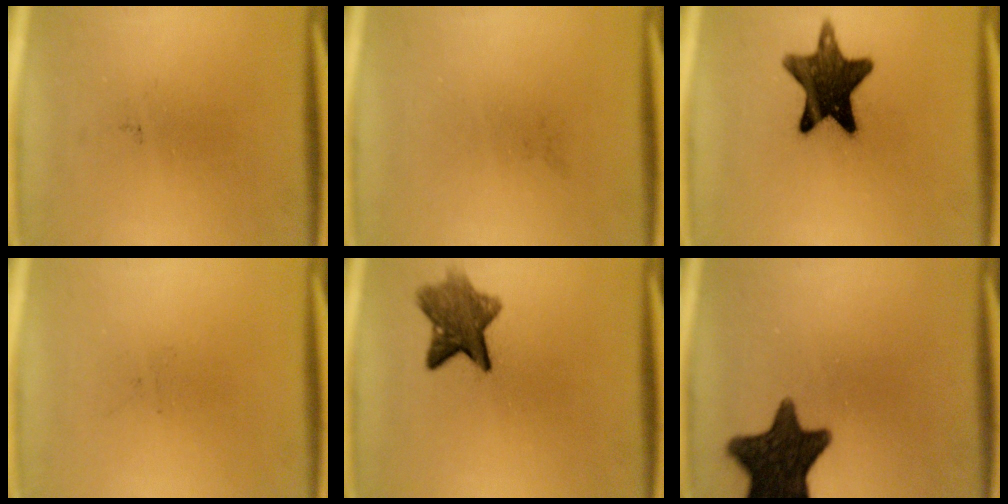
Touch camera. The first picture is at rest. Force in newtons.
{"total": 0.0}
{"total": 14.2}
{"total": 0.0}
{"total": 7.2}
{"total": 14.2}